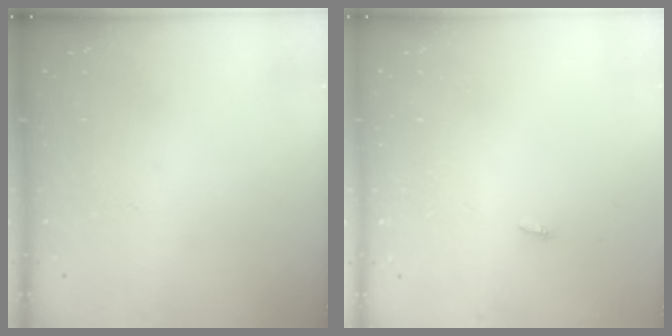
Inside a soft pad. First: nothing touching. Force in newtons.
{"total": 2.8, "press": 1.8, "slide": 2.2}